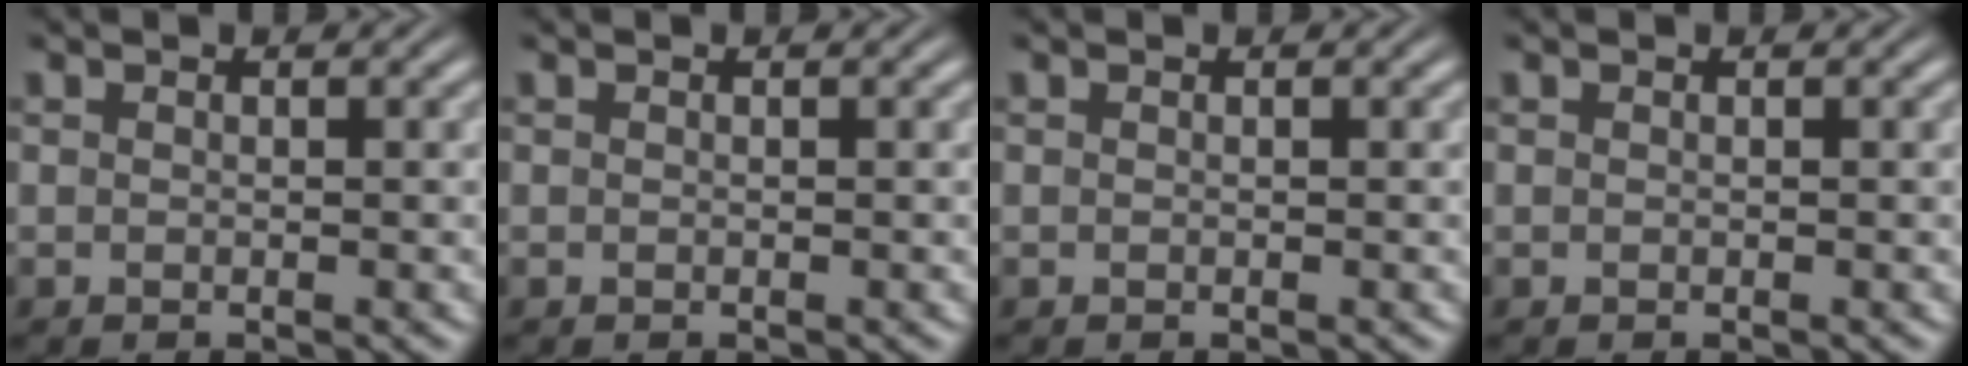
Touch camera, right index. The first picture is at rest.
{"total": 0.0}
{"total": 0.0}
{"total": 0.0}